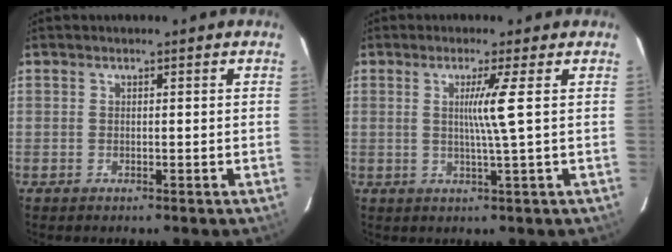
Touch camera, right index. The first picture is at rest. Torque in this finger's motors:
{"motor_torque": [0.10, 0.02, 0.09, 0.08]}